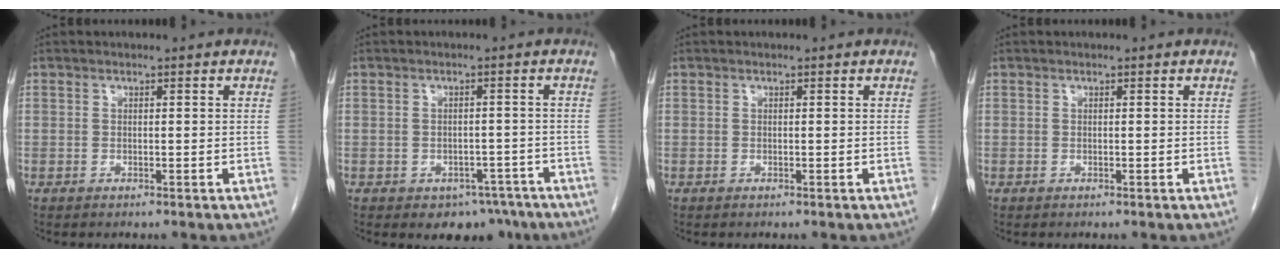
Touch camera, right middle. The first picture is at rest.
{"total": 5.1, "force": [-3.6, 3.2, 1.6], "torque": [-0.003, 0.009, -0.044]}
{"total": 0.0}
{"total": 0.0}